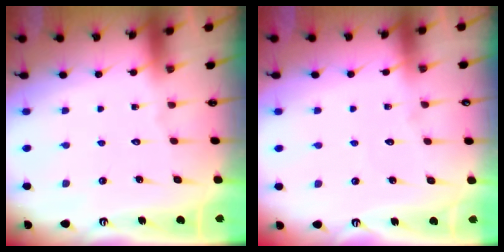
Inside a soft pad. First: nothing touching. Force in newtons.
{"total": 2.0, "press": 2.0, "slide": 0.2}